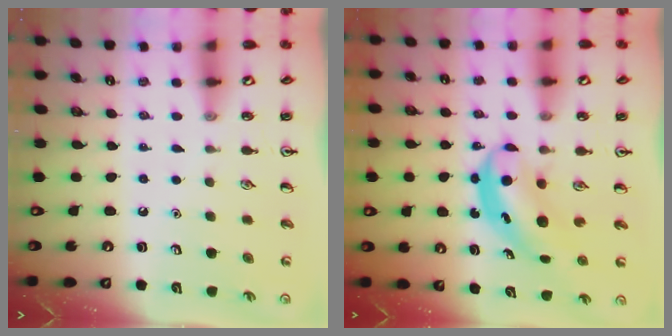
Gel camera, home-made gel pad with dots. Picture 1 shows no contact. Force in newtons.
{"total": 4.8, "press": 4.8, "slide": 0.3}